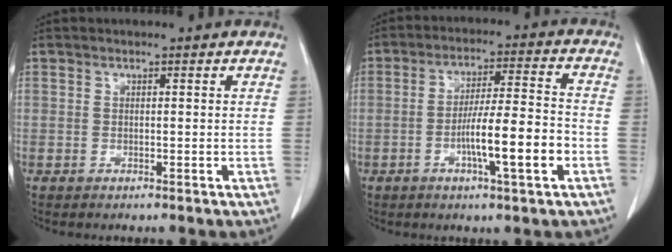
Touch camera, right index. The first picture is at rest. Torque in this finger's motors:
{"motor_torque": [0.79, -0.49, 0.48, 0.15]}